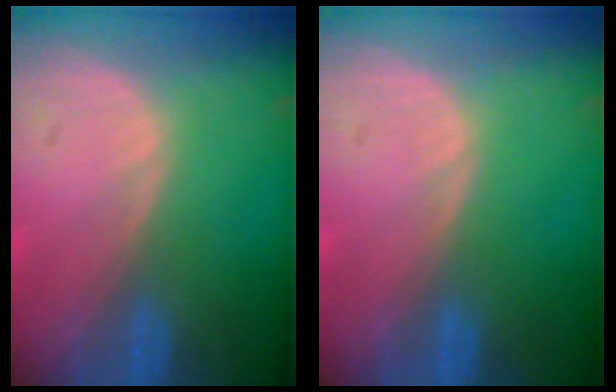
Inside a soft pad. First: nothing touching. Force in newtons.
{"total": 0.0}